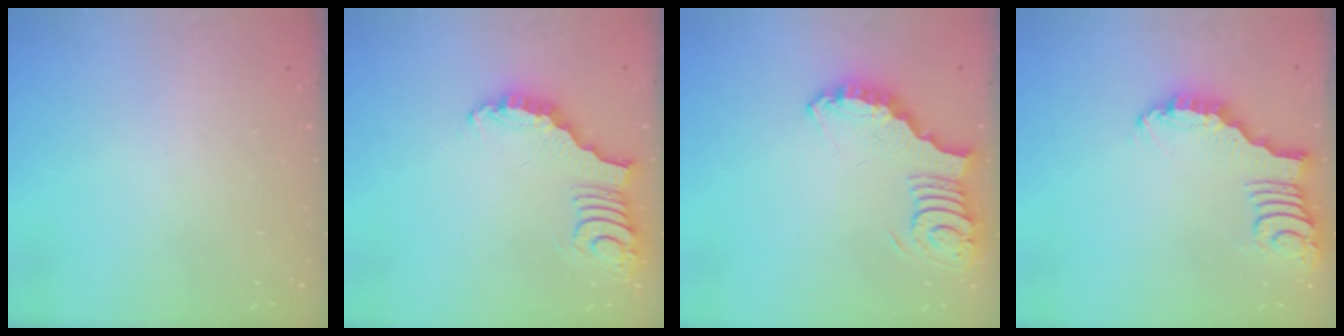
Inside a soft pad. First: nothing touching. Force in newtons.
{"total": 3.3, "press": 3.3, "slide": 0.4}
{"total": 3.6, "press": 3.6, "slide": 0.6}
{"total": 2.1, "press": 2.1, "slide": 0.2}